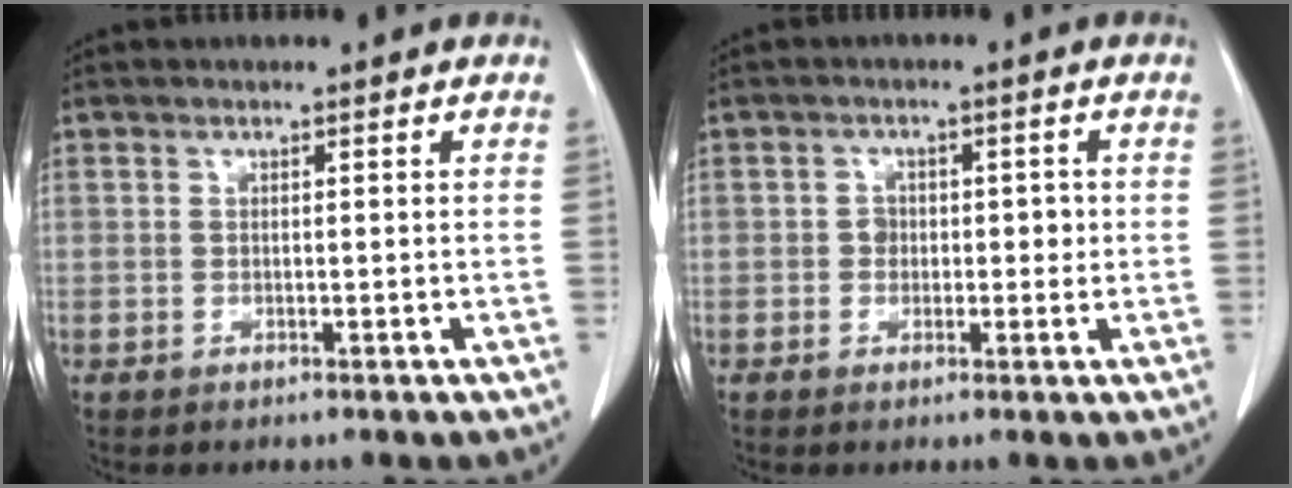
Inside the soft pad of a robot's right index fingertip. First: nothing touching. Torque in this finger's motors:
{"motor_torque": [0.30, -0.12, 0.03, 0.03]}